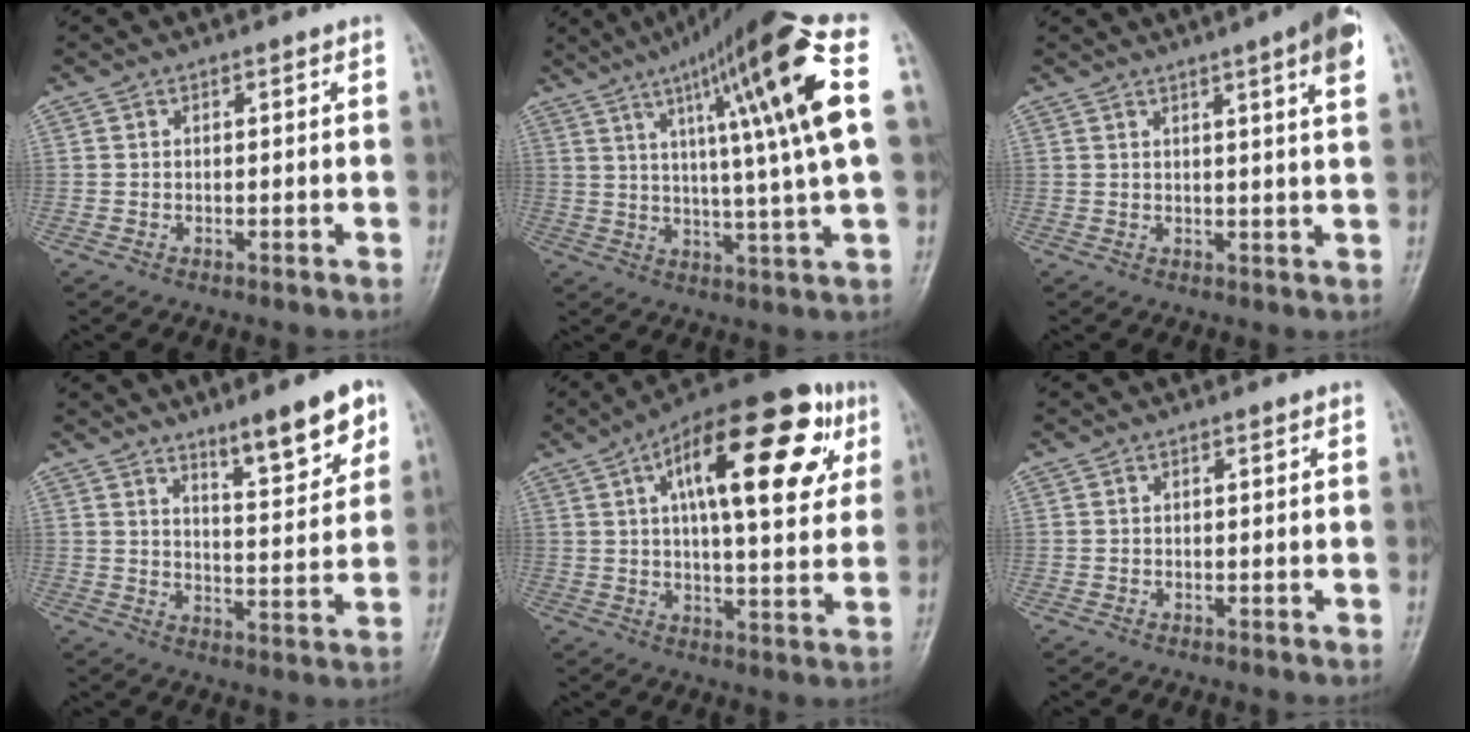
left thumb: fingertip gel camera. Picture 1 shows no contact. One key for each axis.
{"total": 21.7, "fx": 7.0, "fy": 1.7, "fz": 20.5, "tx": -0.313, "ty": 0.001, "tz": 0.100}
{"total": 7.9, "fx": 3.9, "fy": 0.4, "fz": 6.8, "tx": -0.089, "ty": -0.007, "tz": 0.047}
{"total": 11.1, "fx": 7.2, "fy": 2.4, "fz": 8.1, "tx": -0.099, "ty": -0.045, "tz": 0.110}
{"total": 23.8, "fx": 8.5, "fy": 9.3, "fz": 20.3, "tx": -0.272, "ty": 0.007, "tz": 0.116}
{"total": 0.0}